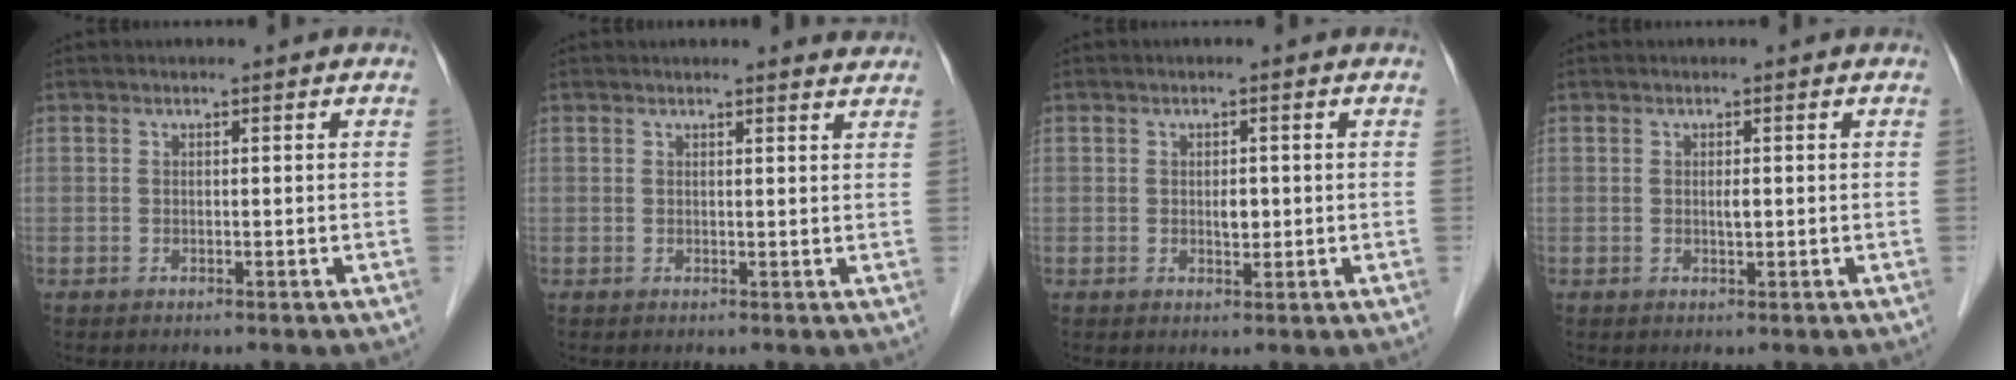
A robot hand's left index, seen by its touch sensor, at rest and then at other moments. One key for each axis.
{"total": 3.0, "fx": 3.0, "fy": 0.2, "fz": 0.2, "tx": -0.007, "ty": -0.006, "tz": 0.023}
{"total": 1.7, "fx": 0.1, "fy": 0.9, "fz": 1.4, "tx": -0.024, "ty": -0.001, "tz": 0.003}
{"total": 0.9, "fx": 0.1, "fy": 0.2, "fz": 0.8, "tx": -0.015, "ty": -0.002, "tz": 0.002}